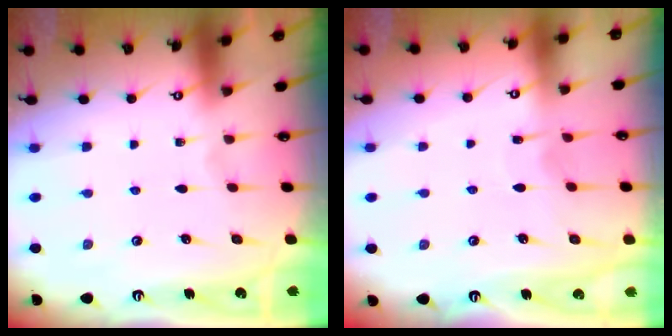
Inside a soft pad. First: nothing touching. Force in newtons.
{"total": 4.5, "press": 4.5, "slide": 0.4}